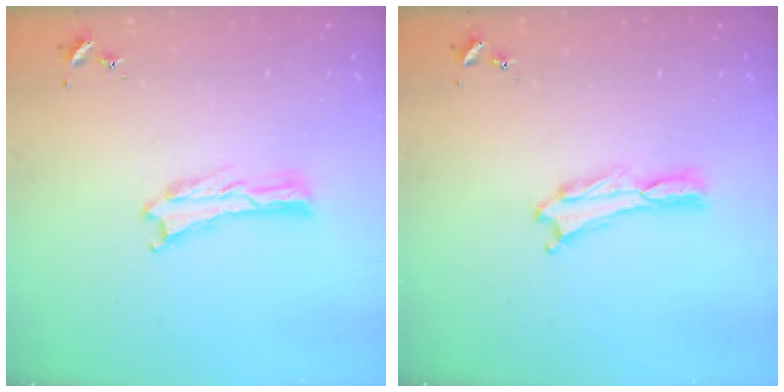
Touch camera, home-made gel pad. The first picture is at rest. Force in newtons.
{"total": 0.0}